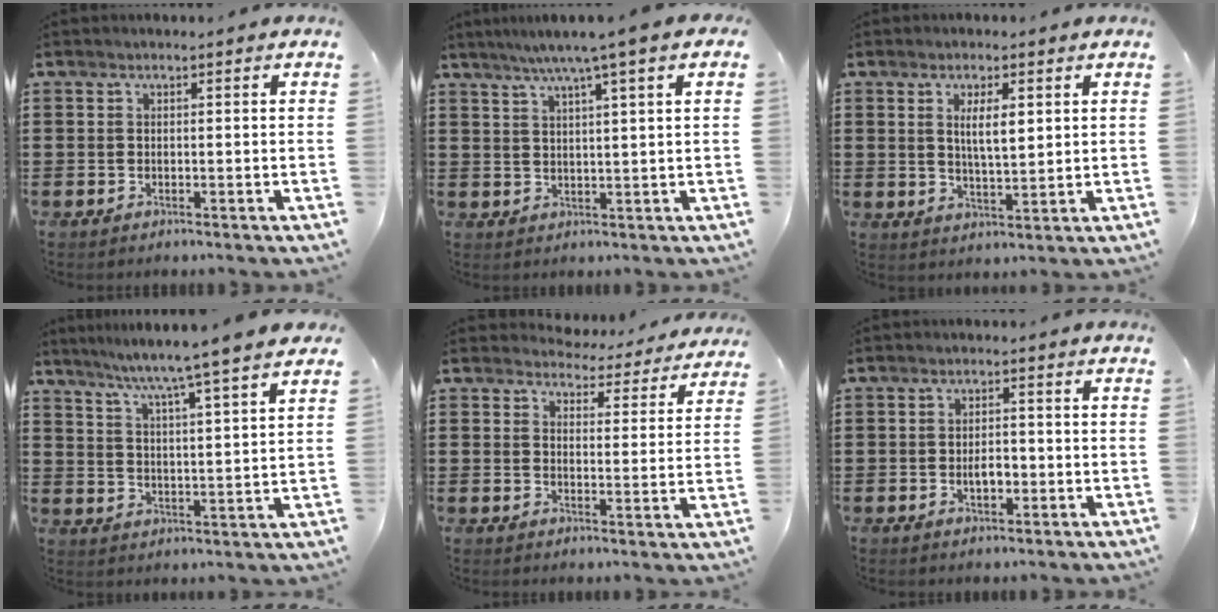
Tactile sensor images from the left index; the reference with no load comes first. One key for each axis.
{"total": 5.1, "fx": 3.3, "fy": 0.0, "fz": 3.9, "tx": -0.082, "ty": -0.006, "tz": 0.055}
{"total": 4.7, "fx": 1.7, "fy": 1.4, "fz": 4.1, "tx": -0.070, "ty": -0.001, "tz": 0.025}
{"total": 5.9, "fx": 5.1, "fy": -1.3, "fz": 2.6, "tx": -0.073, "ty": -0.038, "tz": 0.080}
{"total": 4.7, "fx": 4.7, "fy": 0.5, "fz": 0.6, "tx": -0.024, "ty": -0.030, "tz": 0.080}
{"total": 3.0, "fx": -0.7, "fy": 1.6, "fz": 2.5, "tx": -0.048, "ty": 0.004, "tz": -0.015}